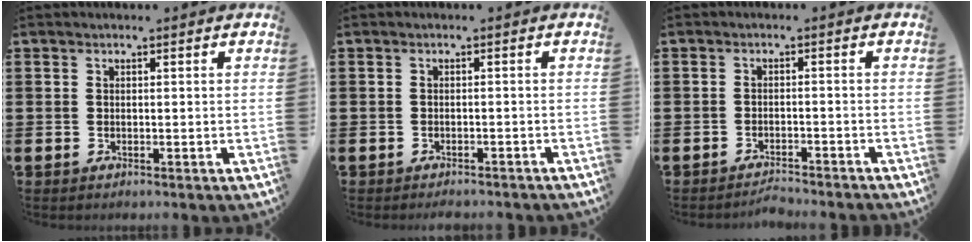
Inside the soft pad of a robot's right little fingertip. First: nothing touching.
{"total": 0.9, "force": [-0.9, 0.0, 0.1], "torque": [-0.004, 0.000, -0.018]}
{"total": 1.8, "force": [-1.7, -0.1, 0.1], "torque": [-0.006, 0.004, -0.035]}